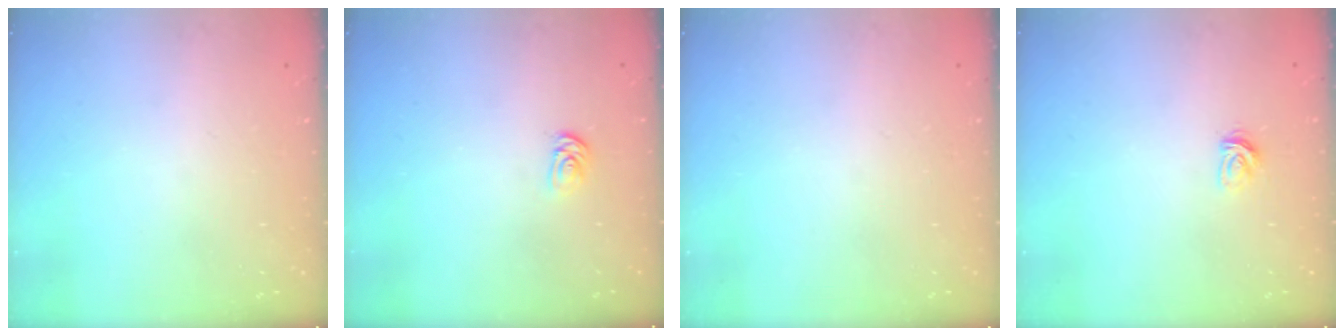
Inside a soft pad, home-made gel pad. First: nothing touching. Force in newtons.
{"total": 2.1, "press": 2.1, "slide": 0.2}
{"total": 0.0}
{"total": 3.5, "press": 3.4, "slide": 0.3}